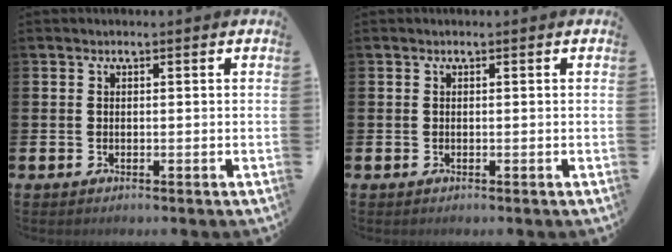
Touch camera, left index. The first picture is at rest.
{"total": 0.0}